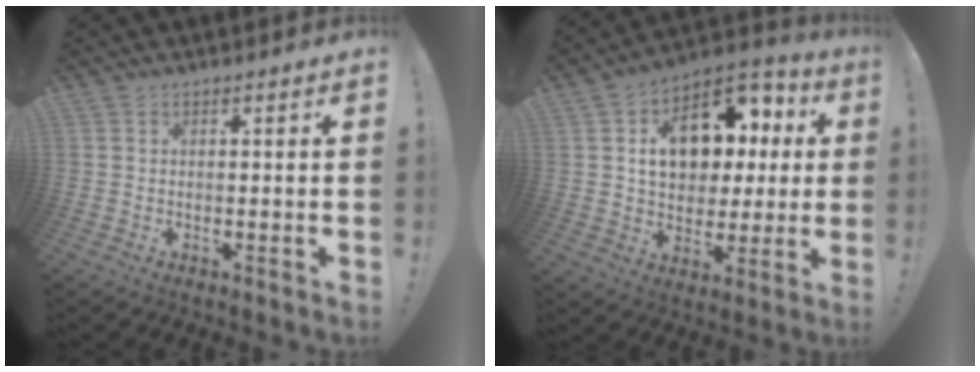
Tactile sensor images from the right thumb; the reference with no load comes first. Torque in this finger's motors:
{"motor_torque": [-0.03, 1.30, 0.73, -0.37, 0.59]}